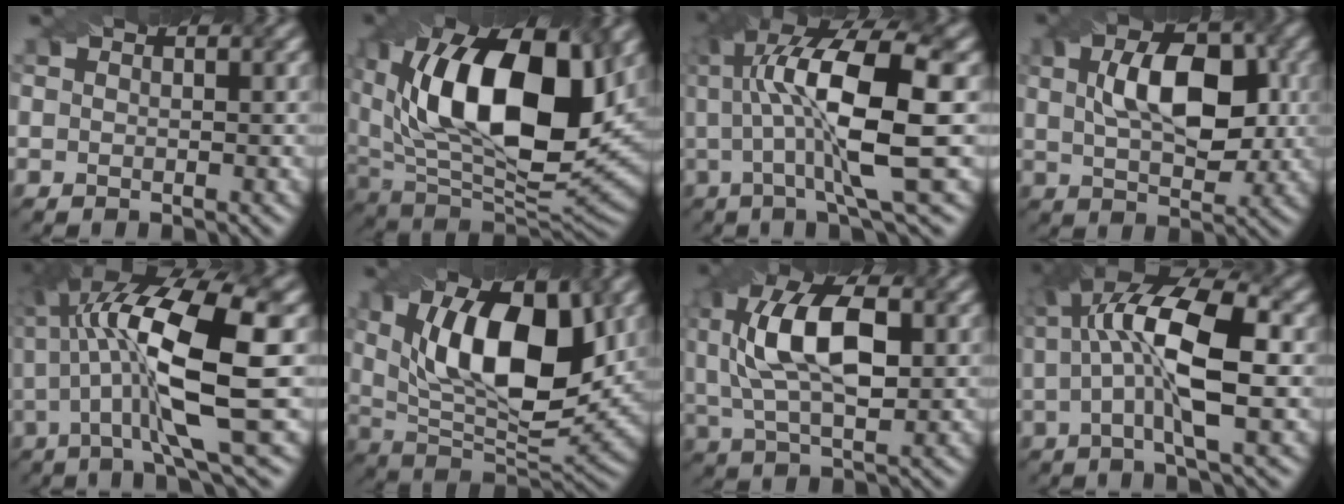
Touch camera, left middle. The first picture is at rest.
{"total": 16.5, "force": [3.9, 8.5, 13.6], "torque": [-0.228, 0.007, 0.066]}
{"total": 11.6, "force": [0.8, 2.7, 11.3], "torque": [-0.182, 0.021, 0.024]}
{"total": 7.6, "force": [0.9, 4.0, 6.3], "torque": [-0.106, 0.017, 0.024]}
{"total": 11.5, "force": [0.5, 2.5, 11.2], "torque": [-0.191, 0.015, 0.021]}
{"total": 12.6, "force": [2.9, 5.8, 10.8], "torque": [-0.167, 0.006, 0.049]}
{"total": 8.8, "force": [0.9, 4.3, 7.6], "torque": [-0.153, 0.021, 0.022]}
{"total": 9.3, "force": [0.2, 2.6, 8.9], "torque": [-0.156, 0.024, 0.010]}